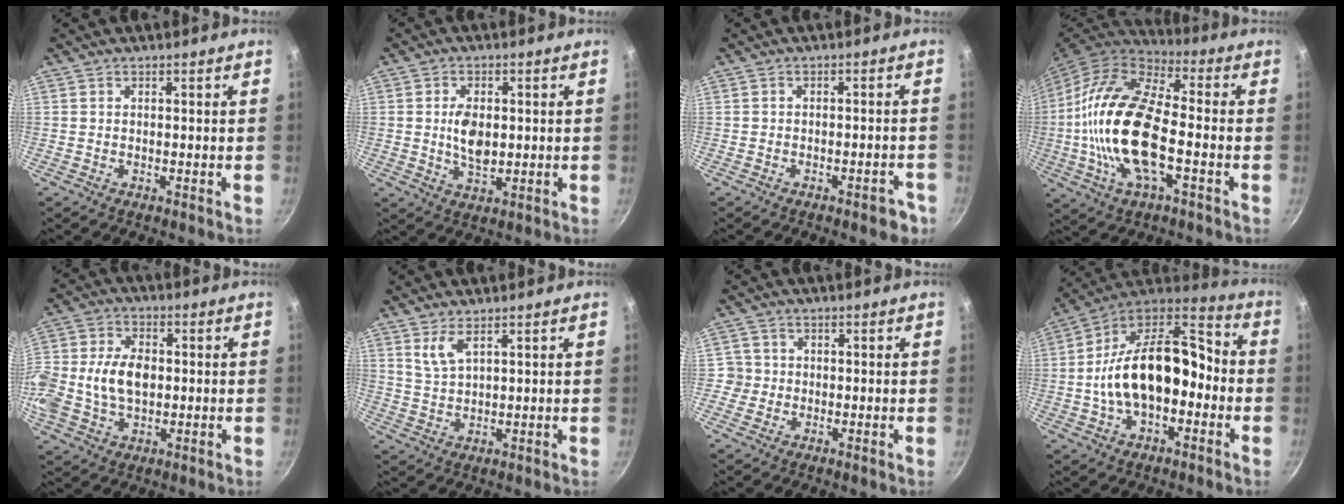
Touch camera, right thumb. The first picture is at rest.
{"total": 4.9, "force": [0.7, 3.0, 3.9], "torque": [-0.056, -0.009, 0.016]}
{"total": 3.5, "force": [-2.3, 1.3, 2.3], "torque": [-0.020, 0.019, -0.028]}
{"total": 21.7, "force": [-3.3, 9.6, 19.1], "torque": [-0.395, 0.023, -0.062]}
{"total": 16.6, "force": [-0.5, 11.4, 12.1], "torque": [-0.275, 0.010, 0.001]}
{"total": 3.8, "force": [2.4, 1.3, 2.7], "torque": [-0.057, -0.014, 0.056]}
{"total": 2.8, "force": [-0.3, 2.7, -0.2], "torque": [0.024, 0.010, -0.012]}
{"total": 21.6, "force": [-2.1, 12.1, 17.8], "torque": [-0.281, 0.048, -0.040]}